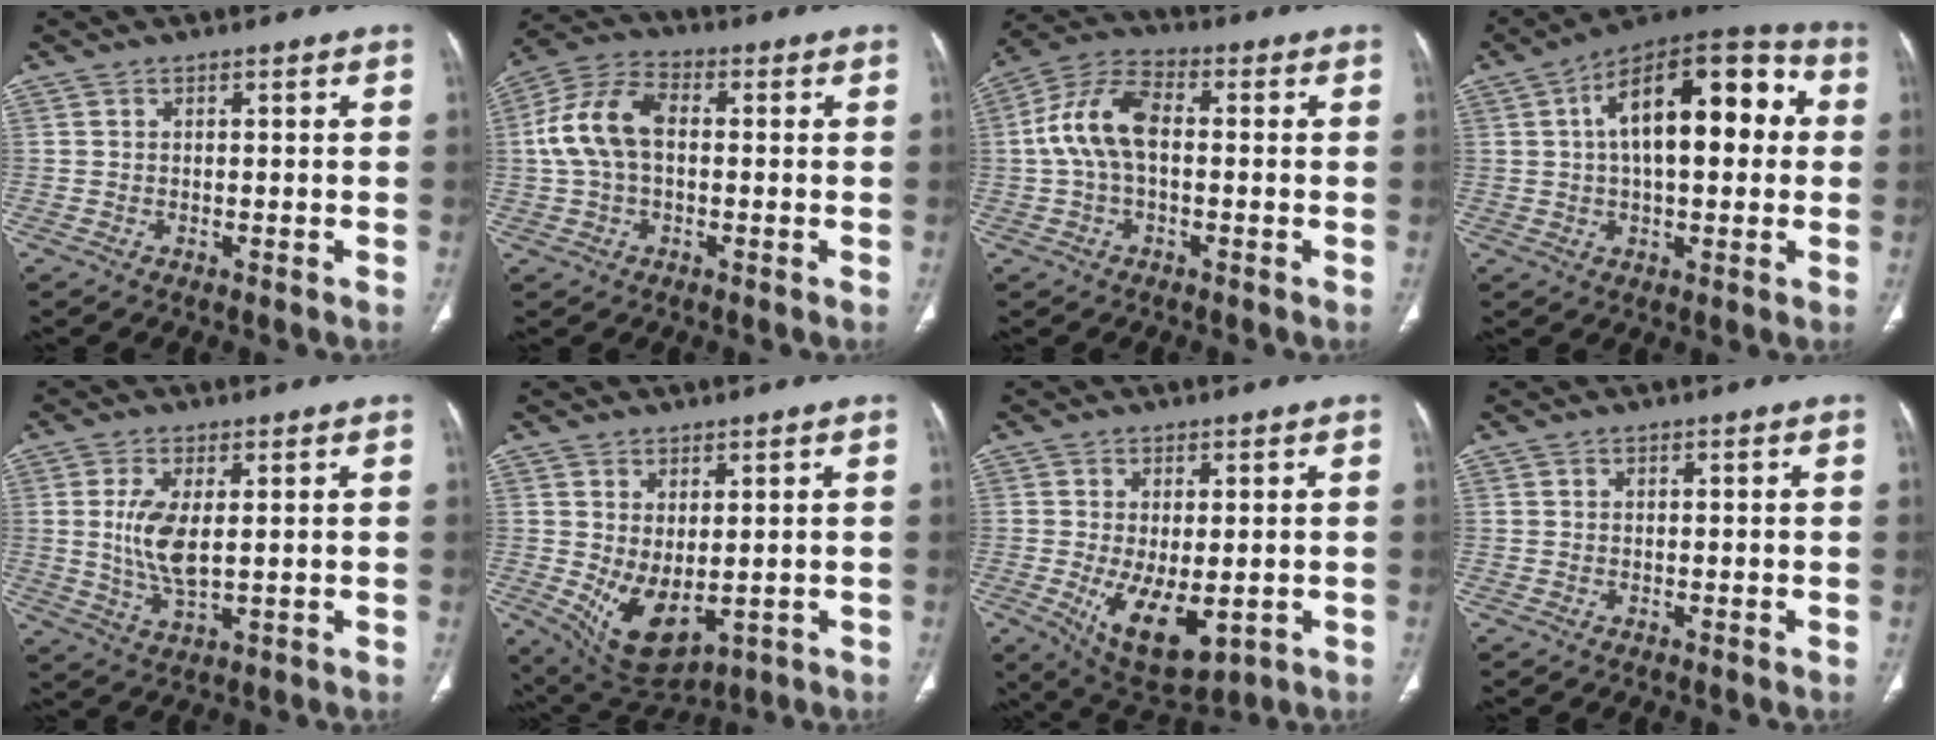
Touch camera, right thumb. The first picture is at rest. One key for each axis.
{"total": 10.9, "fx": 0.5, "fy": 6.8, "fz": 8.6, "tx": -0.179, "ty": 0.031, "tz": 0.003}
{"total": 10.7, "fx": 0.1, "fy": 5.9, "fz": 8.9, "tx": -0.187, "ty": 0.033, "tz": -0.003}
{"total": 20.0, "fx": 3.5, "fy": 9.5, "fz": 17.3, "tx": -0.242, "ty": 0.038, "tz": 0.043}
{"total": 7.7, "fx": 1.0, "fy": 3.1, "fz": 7.0, "tx": -0.151, "ty": -0.018, "tz": 0.027}
{"total": 9.1, "fx": -0.7, "fy": 4.8, "fz": 7.7, "tx": -0.126, "ty": -0.014, "tz": 0.016}
{"total": 10.7, "fx": -2.5, "fy": 5.2, "fz": 9.0, "tx": -0.140, "ty": -0.021, "tz": -0.020}
{"total": 0.0}